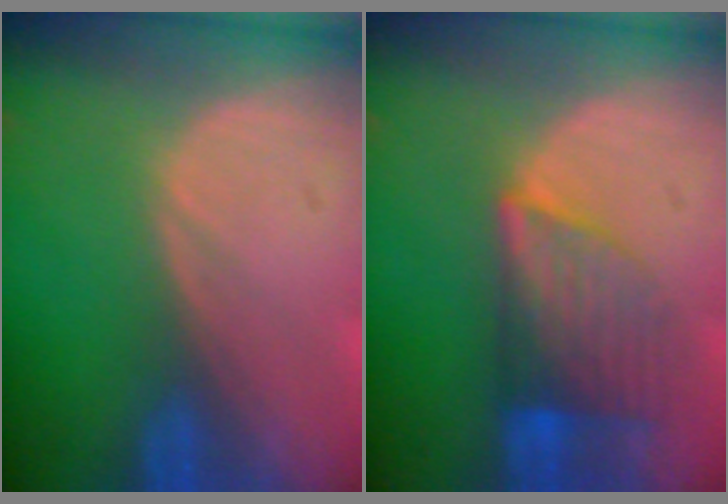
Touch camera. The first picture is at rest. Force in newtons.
{"total": 6.9, "press": 6.4, "slide": 2.6}